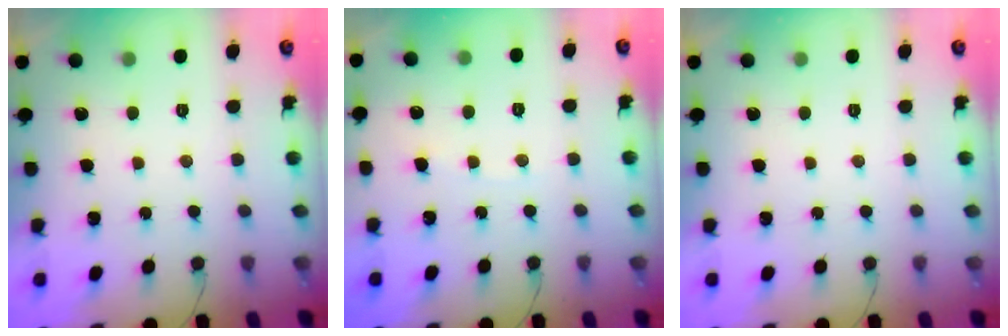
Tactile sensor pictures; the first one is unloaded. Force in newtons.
{"total": 2.6, "press": 2.6, "slide": 0.3}
{"total": 0.0}